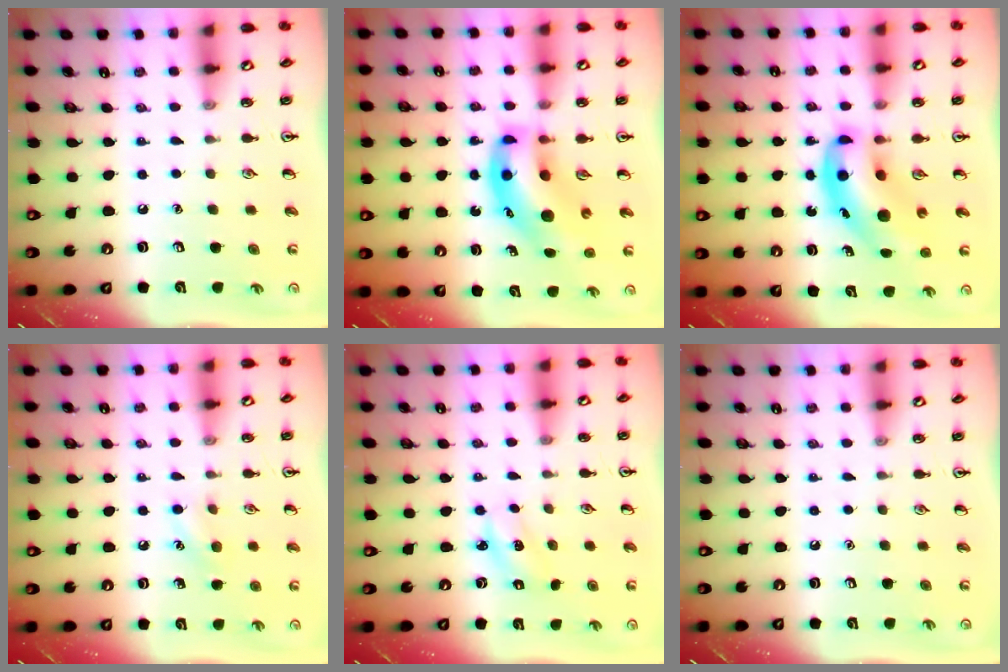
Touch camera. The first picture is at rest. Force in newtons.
{"total": 12.9, "press": 12.5, "slide": 3.5}
{"total": 10.7, "press": 10.2, "slide": 3.1}
{"total": 6.9, "press": 6.6, "slide": 2.0}
{"total": 2.1, "press": 2.0, "slide": 0.7}
{"total": 0.0}